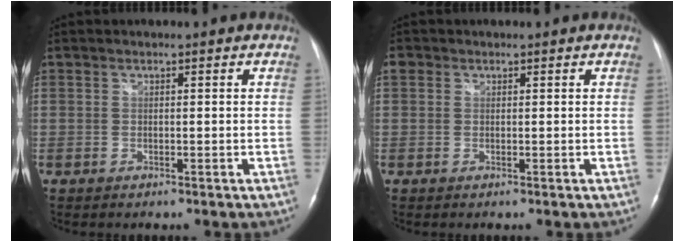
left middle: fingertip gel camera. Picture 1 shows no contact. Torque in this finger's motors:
{"motor_torque": [0.15, -0.03, -0.01, 0.02]}